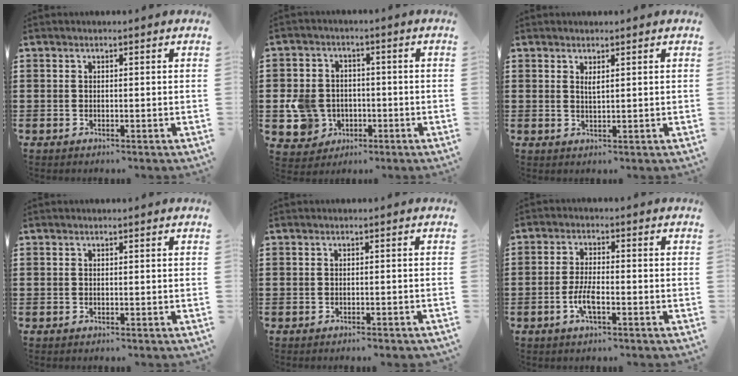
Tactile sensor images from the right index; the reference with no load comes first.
{"total": 7.0, "force": [-1.3, 6.3, 2.7], "torque": [-0.092, 0.012, -0.025]}
{"total": 1.1, "force": [0.7, 0.1, 0.8], "torque": [-0.017, 0.000, 0.013]}
{"total": 0.0}
{"total": 0.8, "force": [-0.7, -0.1, 0.3], "torque": [-0.010, -0.004, -0.014]}
{"total": 4.0, "force": [-1.6, 1.1, 3.4], "torque": [-0.080, -0.003, -0.035]}